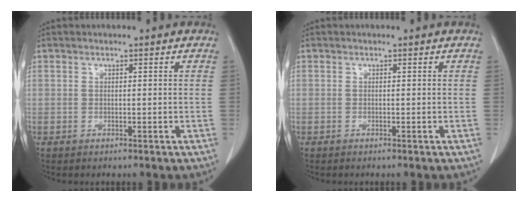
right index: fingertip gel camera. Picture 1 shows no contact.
{"total": 0.0}